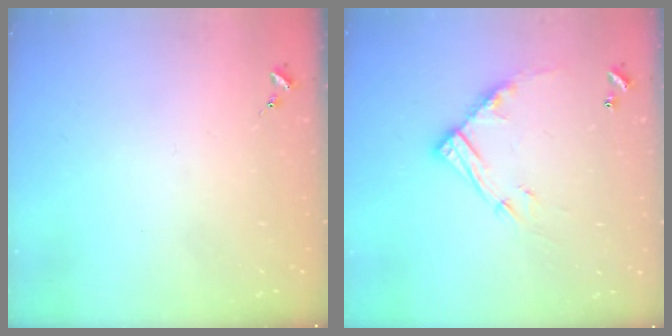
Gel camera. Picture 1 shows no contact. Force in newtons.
{"total": 13.1, "press": 13.1, "slide": 1.2}